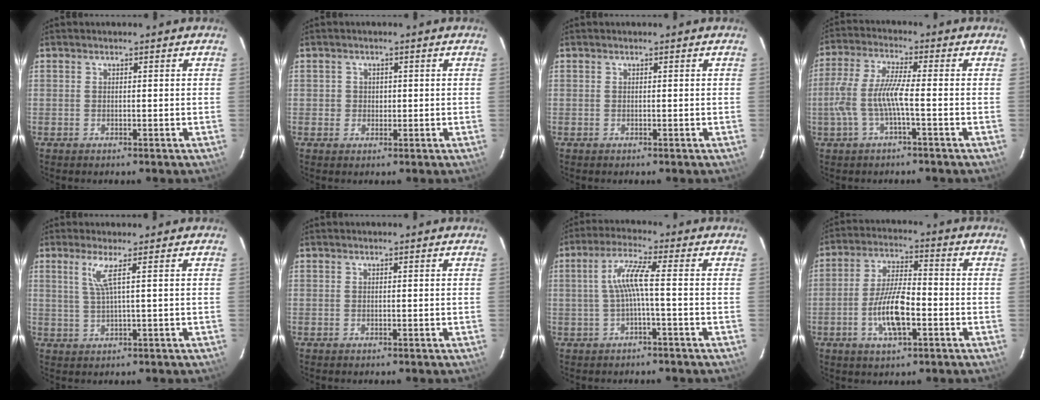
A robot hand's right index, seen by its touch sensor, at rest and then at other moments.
{"total": 2.0, "force": [0.0, 1.9, 0.2], "torque": [-0.001, 0.003, 0.000]}
{"total": 0.0}
{"total": 7.9, "force": [-2.1, 0.8, 7.5], "torque": [-0.168, 0.001, -0.035]}
{"total": 3.3, "force": [1.4, -0.9, 2.9], "torque": [-0.051, -0.003, 0.032]}
{"total": 0.0}
{"total": 5.4, "force": [-0.8, -0.2, 5.3], "torque": [-0.116, 0.007, -0.012]}
{"total": 10.1, "force": [-3.3, 3.3, 8.9], "torque": [-0.181, 0.001, -0.060]}